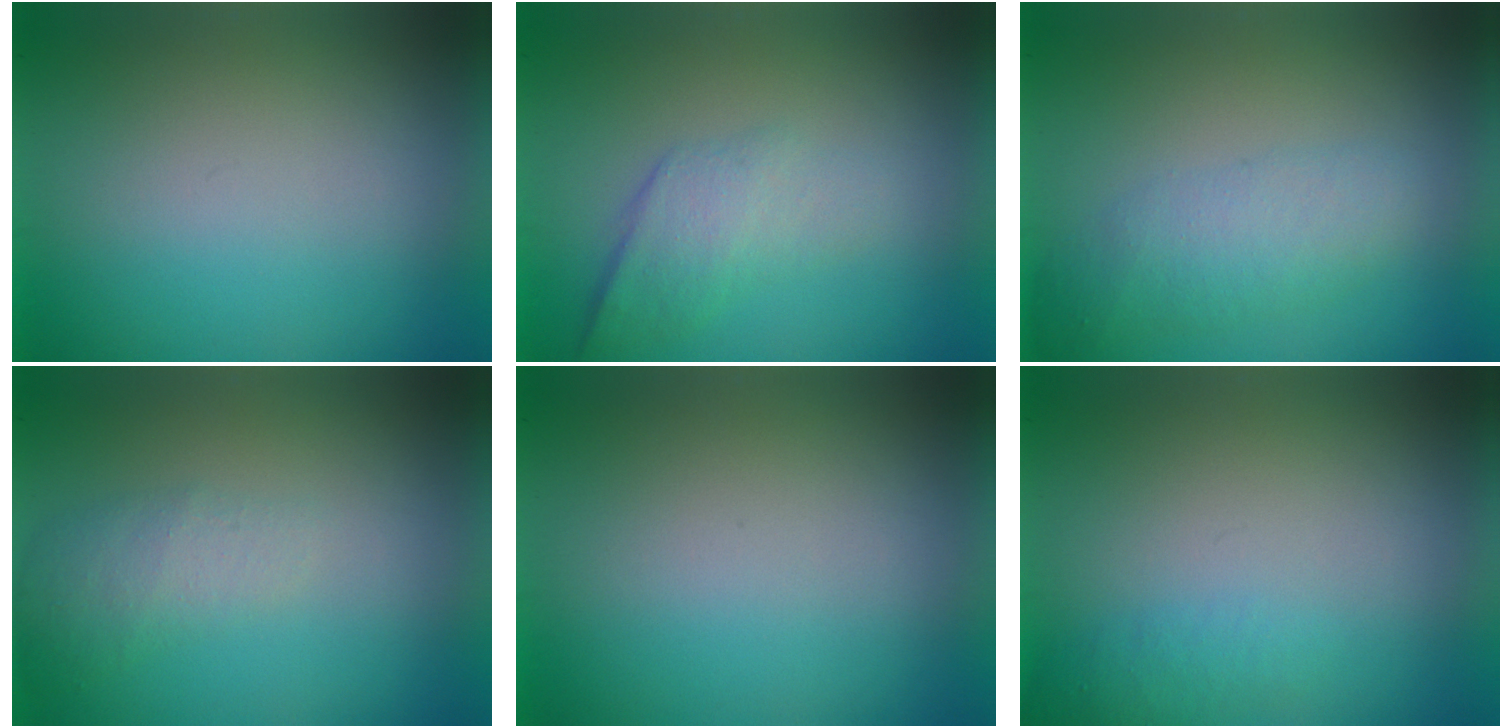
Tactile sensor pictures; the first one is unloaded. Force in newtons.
{"total": 2.2}
{"total": 2.2}
{"total": 2.2}
{"total": 0.0}
{"total": 1.4}